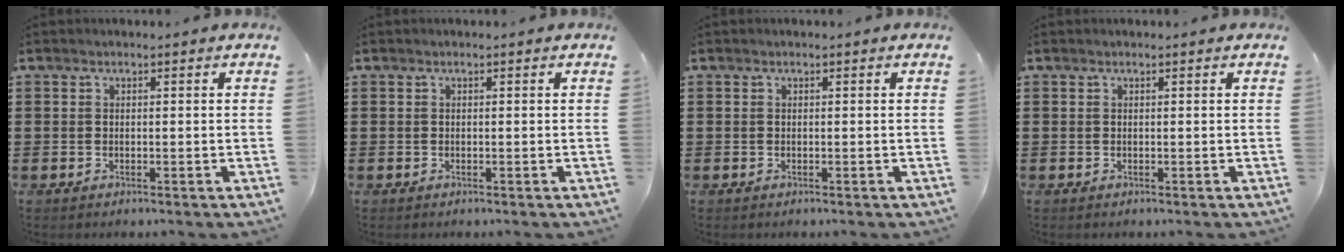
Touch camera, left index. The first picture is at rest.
{"total": 0.0}
{"total": 0.0}
{"total": 0.0}